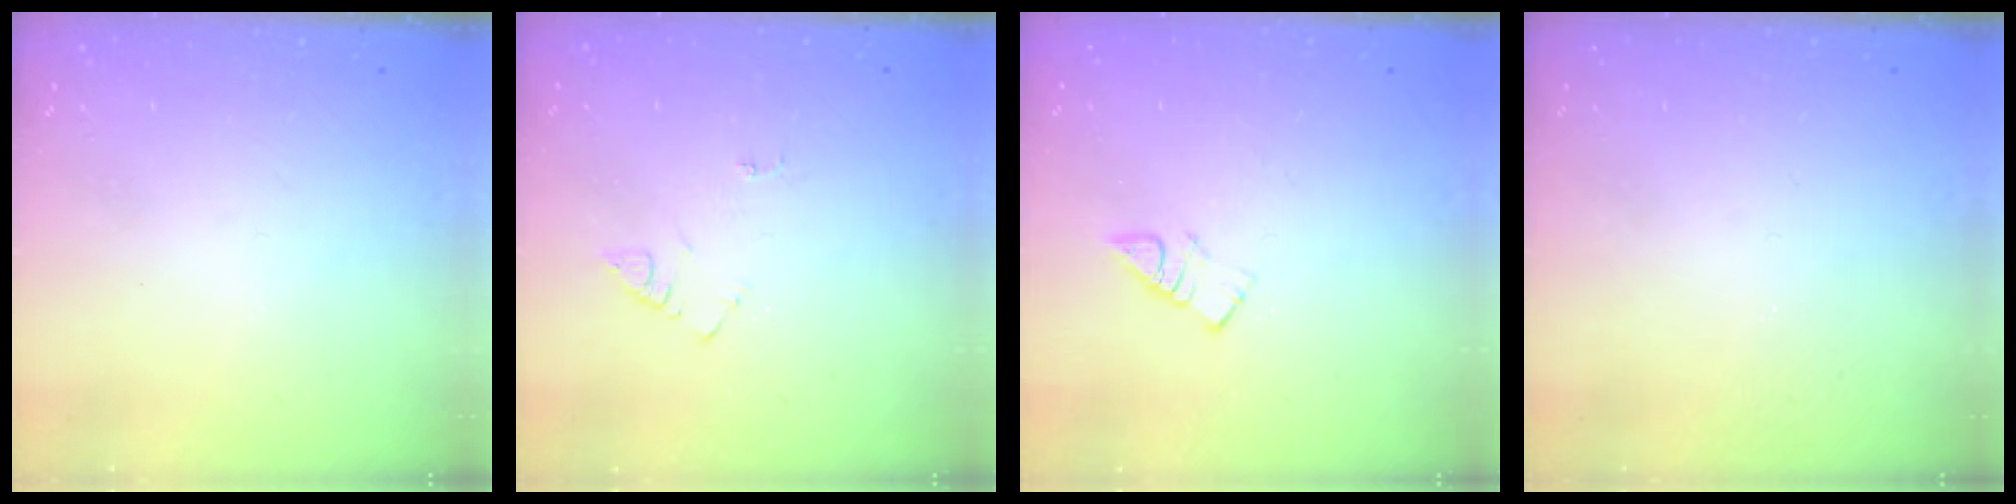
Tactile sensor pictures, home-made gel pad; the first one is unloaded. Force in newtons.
{"total": 4.2, "press": 4.2, "slide": 0.4}
{"total": 4.0, "press": 4.0, "slide": 0.4}
{"total": 0.0}